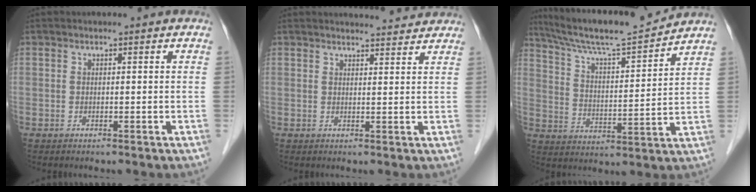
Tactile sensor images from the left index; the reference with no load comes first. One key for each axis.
{"total": 5.7, "fx": 5.6, "fy": 0.6, "fz": 0.9, "tx": -0.013, "ty": 0.009, "tz": 0.060}
{"total": 14.4, "fx": 13.5, "fy": -0.4, "fz": 5.0, "tx": -0.098, "ty": 0.001, "tz": 0.223}